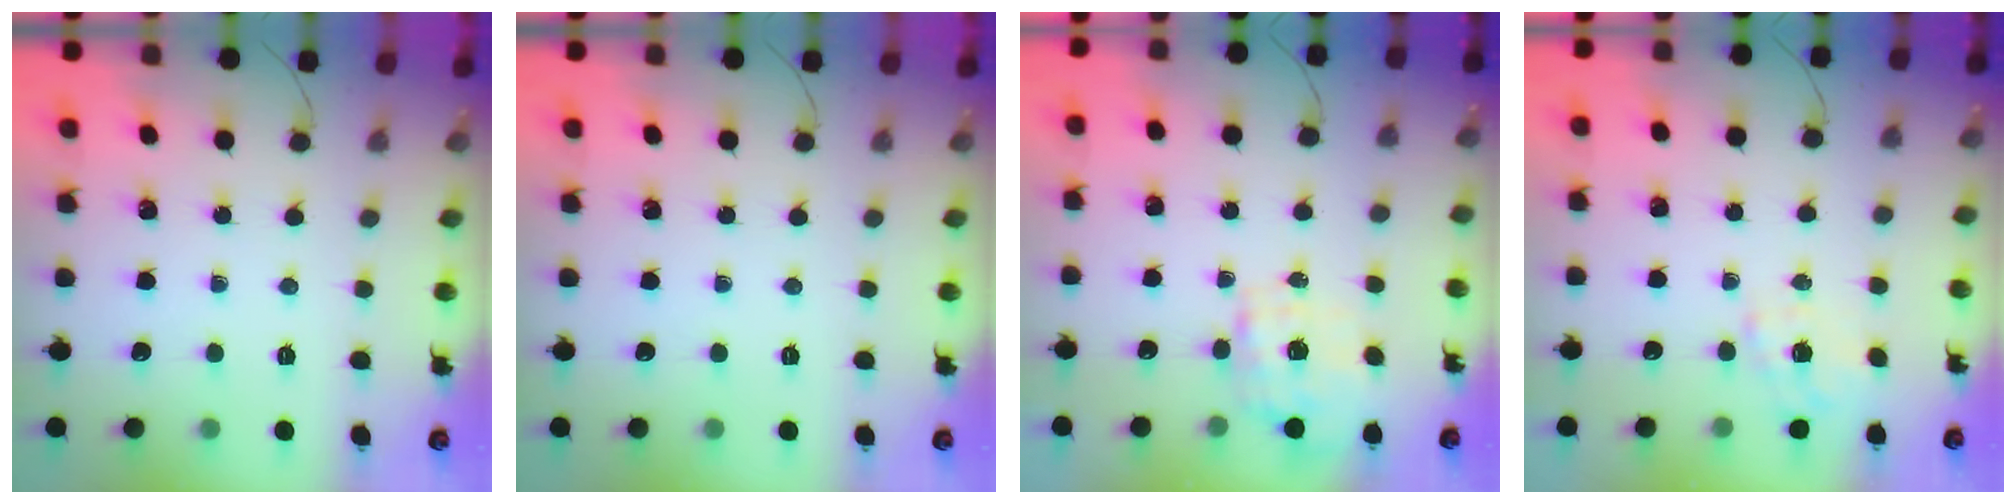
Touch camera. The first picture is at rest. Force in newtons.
{"total": 0.0}
{"total": 1.1, "press": 1.0, "slide": 0.5}
{"total": 1.0, "press": 0.7, "slide": 0.7}